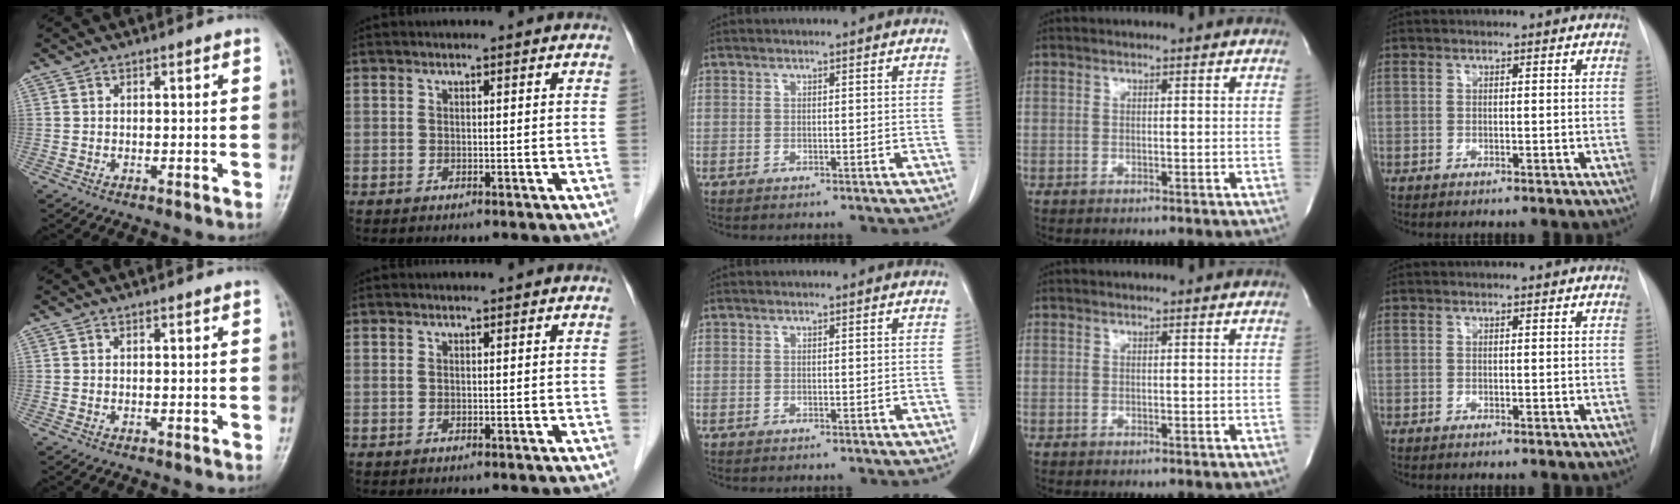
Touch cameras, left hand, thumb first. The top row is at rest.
{}